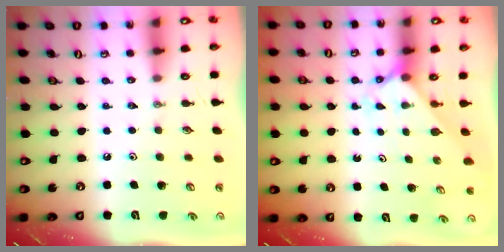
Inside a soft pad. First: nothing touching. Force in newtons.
{"total": 2.1, "press": 2.1, "slide": 0.2}